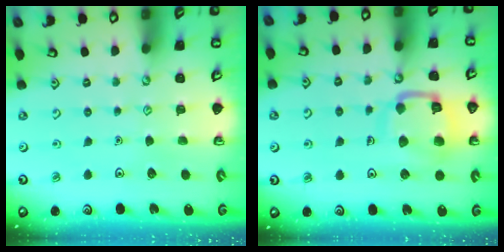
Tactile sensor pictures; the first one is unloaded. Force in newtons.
{"total": 13.4, "press": 13.3, "slide": 1.4}